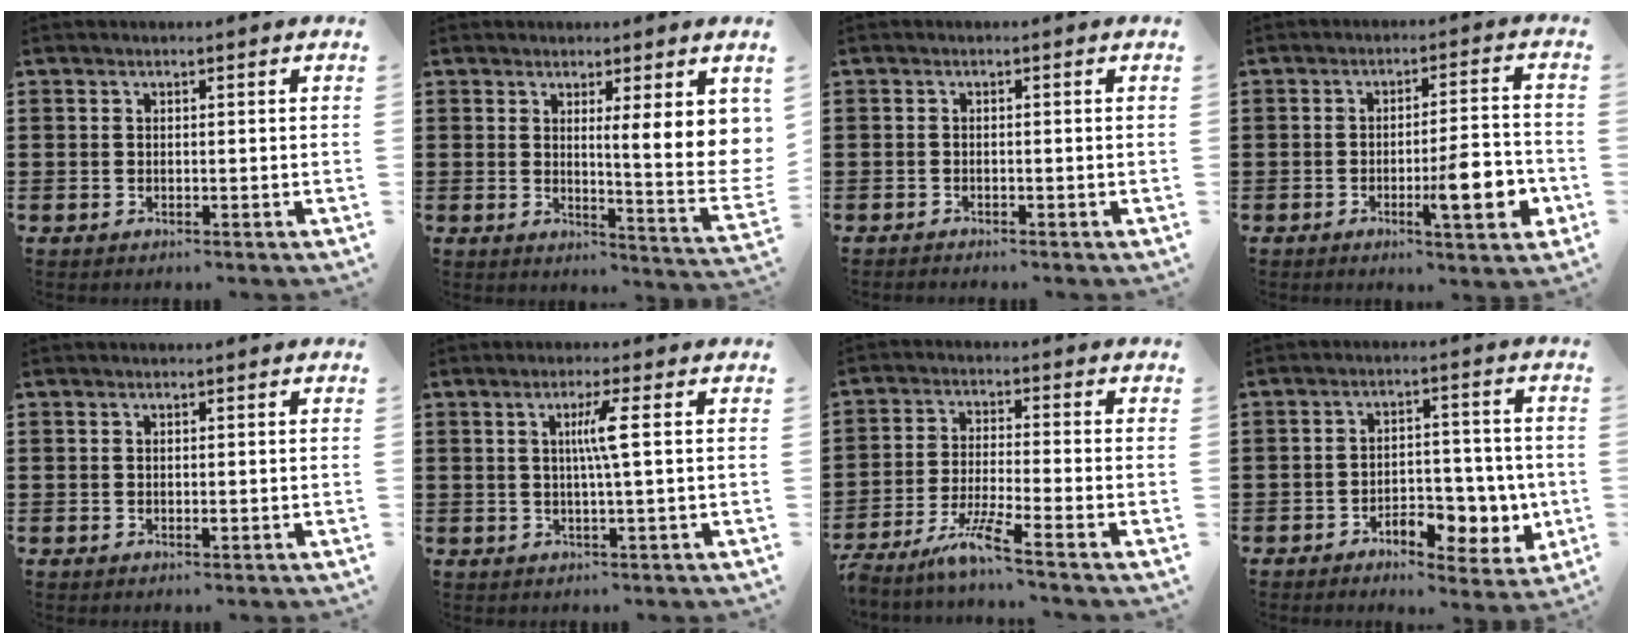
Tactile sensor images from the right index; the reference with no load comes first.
{"total": 7.4, "force": [3.2, 0.7, 6.7], "torque": [-0.101, -0.025, 0.047]}
{"total": 0.7, "force": [-0.7, 0.0, 0.0], "torque": [-0.002, -0.001, -0.015]}
{"total": 9.1, "force": [-3.0, 1.9, 8.4], "torque": [-0.106, -0.006, -0.050]}
{"total": 0.6, "force": [-0.1, 0.1, 0.6], "torque": [-0.011, -0.003, -0.001]}
{"total": 4.2, "force": [0.6, -0.5, 4.1], "torque": [-0.079, -0.005, 0.003]}
{"total": 6.4, "force": [-5.0, -0.7, 3.9], "torque": [-0.091, -0.020, -0.101]}
{"total": 6.5, "force": [-2.7, 4.1, 4.3], "torque": [-0.056, 0.012, -0.049]}